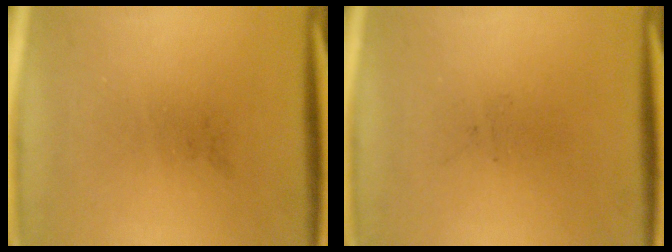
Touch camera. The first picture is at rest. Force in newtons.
{"total": 0.0}